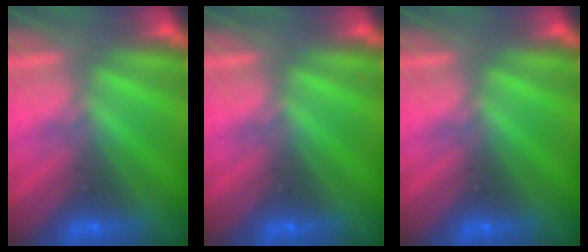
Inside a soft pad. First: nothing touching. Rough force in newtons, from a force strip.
{"total": 0.0}
{"total": 0.0}